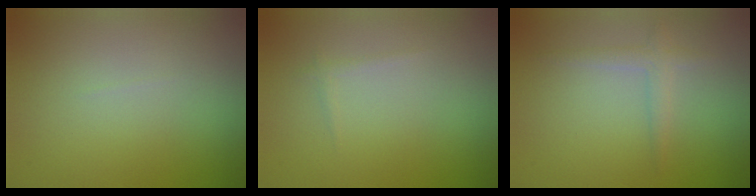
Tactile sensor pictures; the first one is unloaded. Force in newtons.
{"total": 0.6, "press": 0.6, "slide": 0.0}
{"total": 1.5, "press": 1.5, "slide": 0.0}